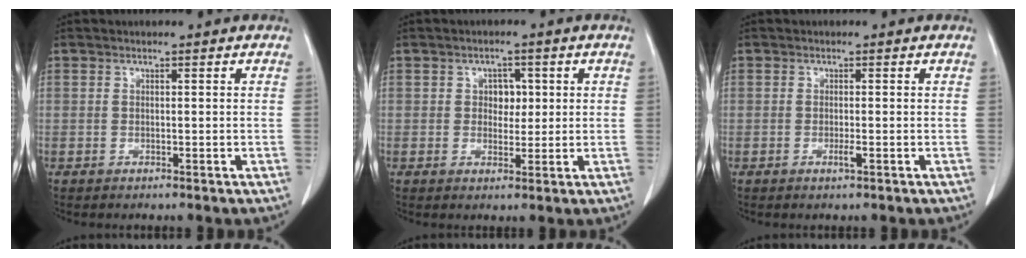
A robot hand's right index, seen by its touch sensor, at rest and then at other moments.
{"total": 3.2, "force": [0.6, 2.3, 2.1], "torque": [-0.025, 0.005, 0.012]}
{"total": 1.1, "force": [-0.5, 0.0, 1.0], "torque": [-0.021, -0.002, -0.010]}